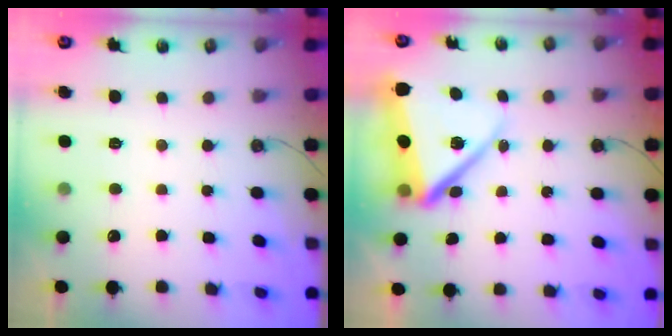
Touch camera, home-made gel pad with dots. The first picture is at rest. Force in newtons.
{"total": 14.2, "press": 14.1, "slide": 1.3}